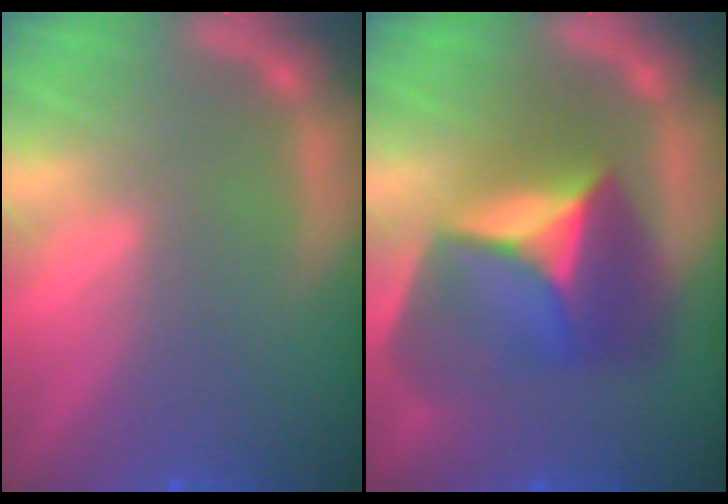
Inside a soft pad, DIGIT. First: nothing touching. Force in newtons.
{"total": 9.0}